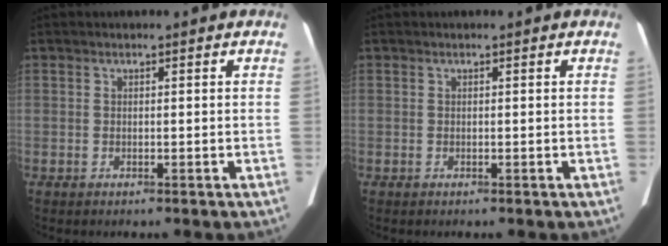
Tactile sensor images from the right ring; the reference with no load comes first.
{"total": 0.0}